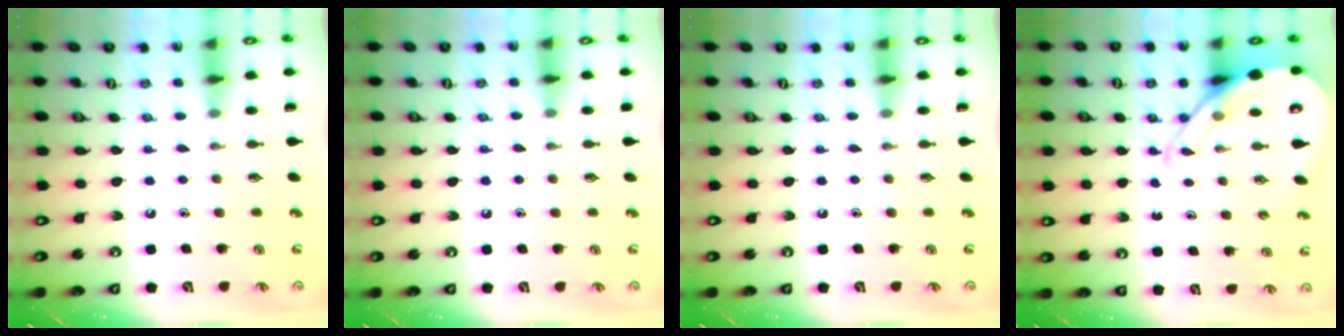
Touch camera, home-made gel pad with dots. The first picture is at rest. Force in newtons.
{"total": 5.9, "press": 5.8, "slide": 0.8}
{"total": 0.0}
{"total": 9.2, "press": 9.2, "slide": 0.9}